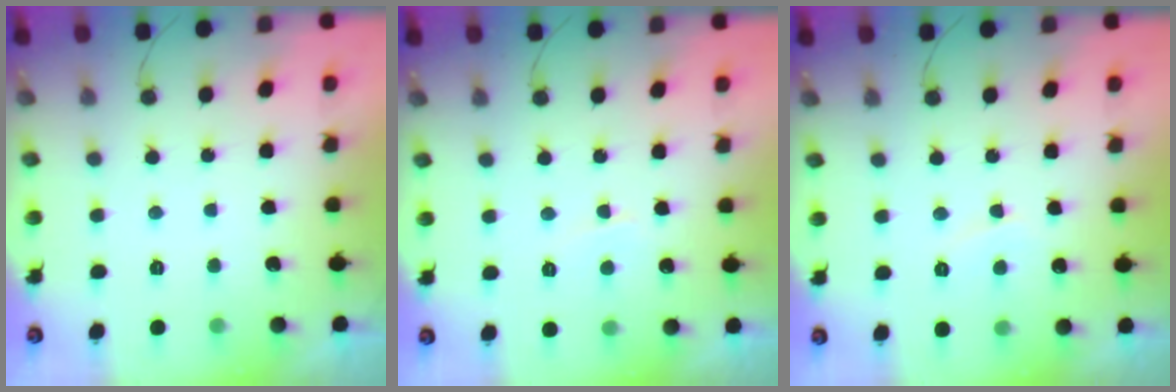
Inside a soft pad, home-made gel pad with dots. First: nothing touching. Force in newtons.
{"total": 3.5, "press": 3.5, "slide": 0.3}
{"total": 5.0, "press": 4.9, "slide": 0.5}